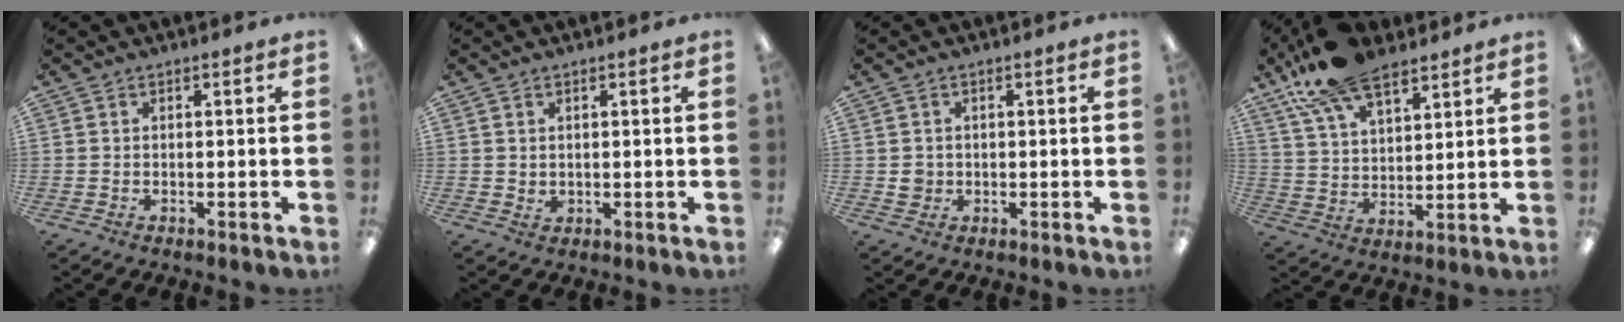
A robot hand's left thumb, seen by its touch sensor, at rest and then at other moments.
{"total": 1.4, "force": [1.0, 0.8, 0.5], "torque": [-0.012, 0.001, 0.018]}
{"total": 2.2, "force": [0.3, 2.1, 0.7], "torque": [-0.007, 0.000, 0.002]}
{"total": 16.3, "force": [11.2, 7.7, 9.1], "torque": [-0.167, -0.044, 0.202]}